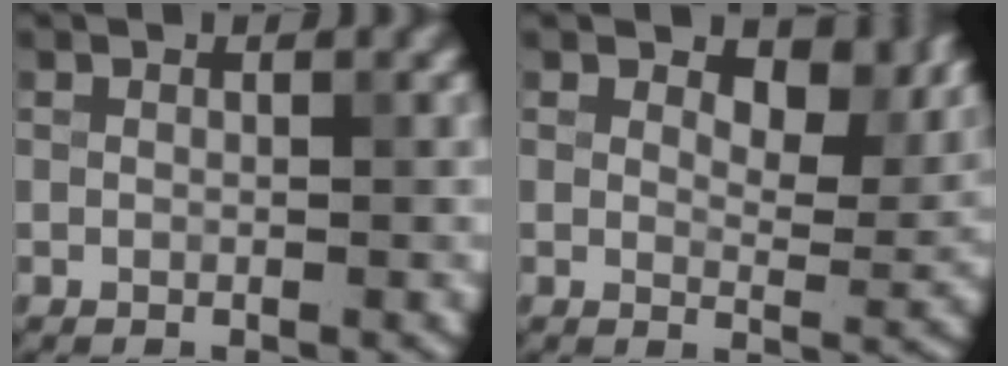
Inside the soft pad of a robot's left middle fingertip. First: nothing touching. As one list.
[{"total": 6.5, "force": [3.3, 3.4, 4.4], "torque": [-0.060, -0.010, 0.045]}]